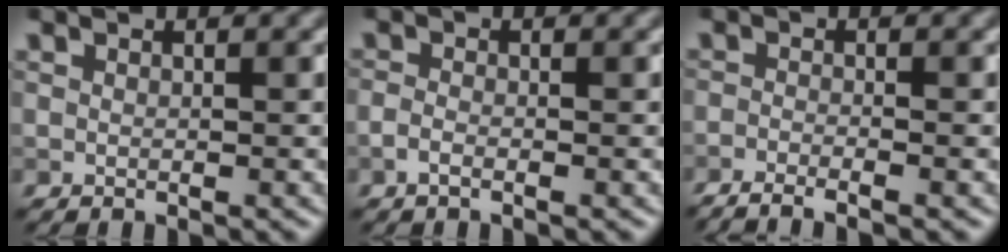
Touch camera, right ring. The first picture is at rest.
{"total": 1.1, "force": [-0.7, 0.4, 0.8], "torque": [-0.019, 0.000, -0.017]}
{"total": 3.3, "force": [-2.4, 0.7, 2.1], "torque": [-0.035, -0.002, -0.048]}